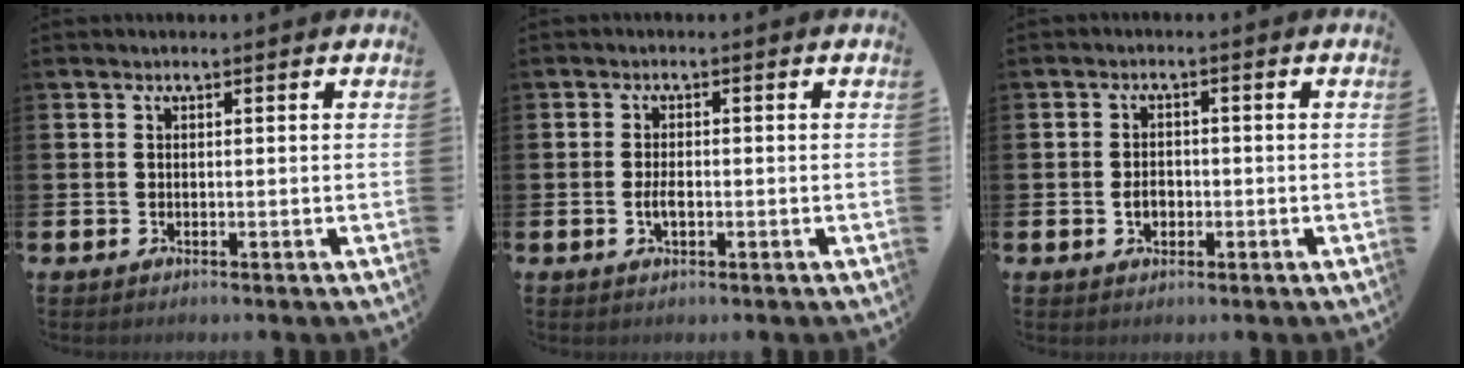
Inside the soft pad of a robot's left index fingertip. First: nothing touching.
{"total": 2.1, "force": [-0.4, 0.9, 1.8], "torque": [-0.028, -0.001, -0.009]}
{"total": 2.3, "force": [-0.5, 1.8, 1.3], "torque": [-0.013, 0.000, -0.015]}